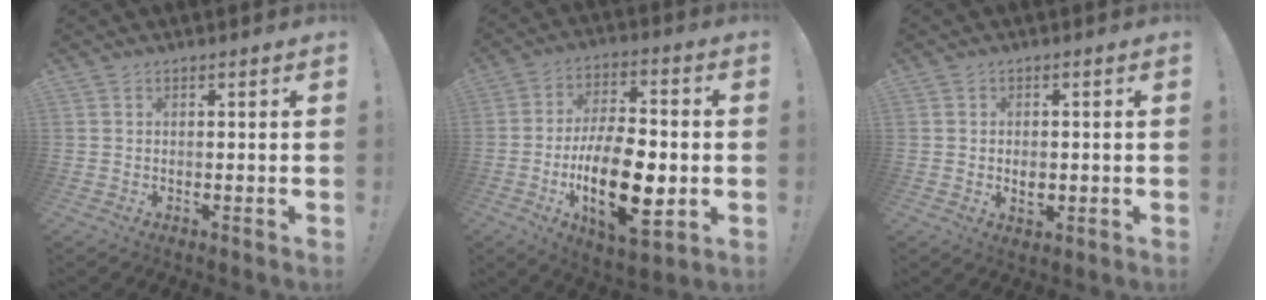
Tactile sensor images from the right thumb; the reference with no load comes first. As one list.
[{"total": 21.4, "force": [-4.9, 10.0, 18.3], "torque": [-0.328, 0.011, -0.071]}, {"total": 3.4, "force": [-0.5, 2.6, 2.2], "torque": [-0.023, 0.000, -0.010]}]